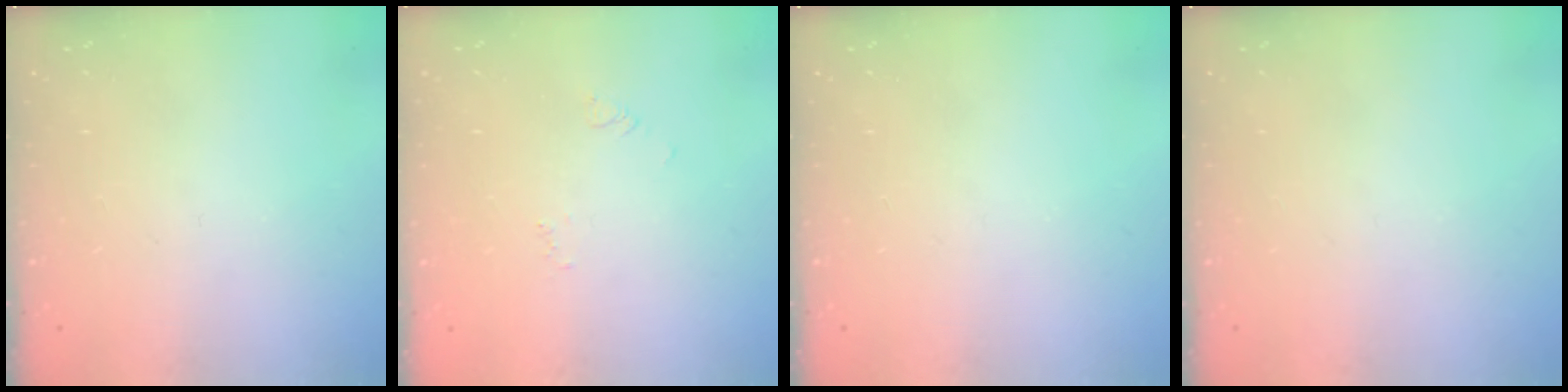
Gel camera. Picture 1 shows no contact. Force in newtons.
{"total": 1.7, "press": 1.6, "slide": 0.3}
{"total": 0.0}
{"total": 0.0}